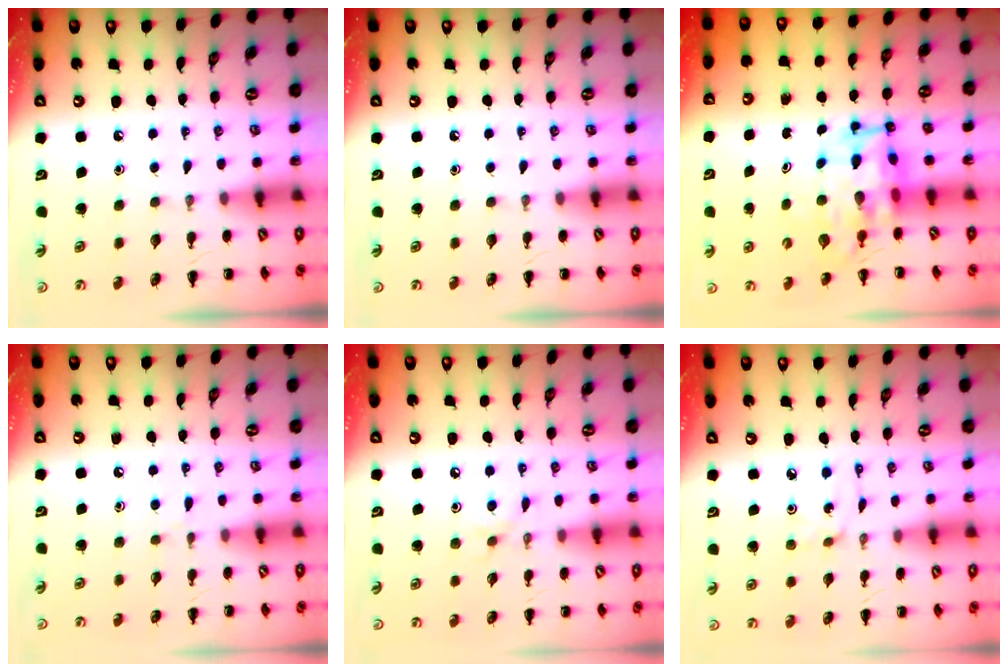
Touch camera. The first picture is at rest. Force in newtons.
{"total": 0.0}
{"total": 7.2, "press": 6.8, "slide": 2.3}
{"total": 3.8, "press": 3.5, "slide": 1.4}
{"total": 4.6, "press": 4.3, "slide": 1.7}
{"total": 1.8, "press": 1.7, "slide": 0.5}